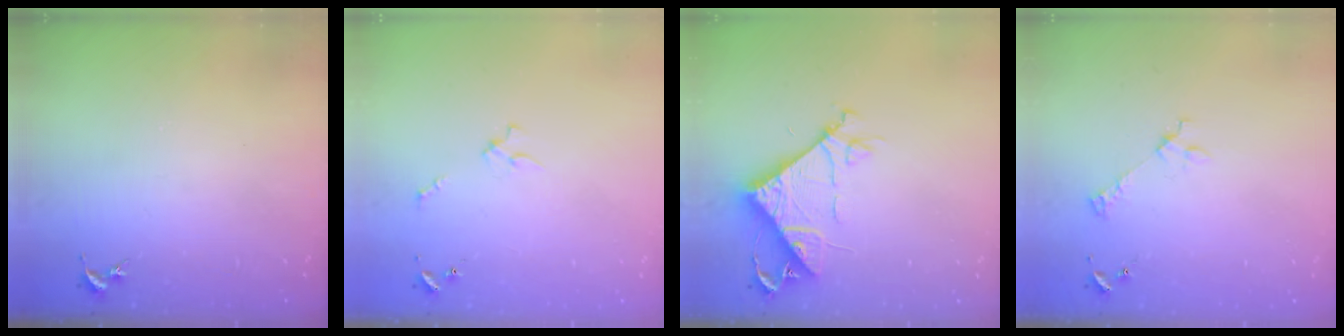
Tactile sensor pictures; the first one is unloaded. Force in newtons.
{"total": 2.0, "press": 2.0, "slide": 0.2}
{"total": 7.9, "press": 7.8, "slide": 0.7}
{"total": 2.6, "press": 2.6, "slide": 0.3}